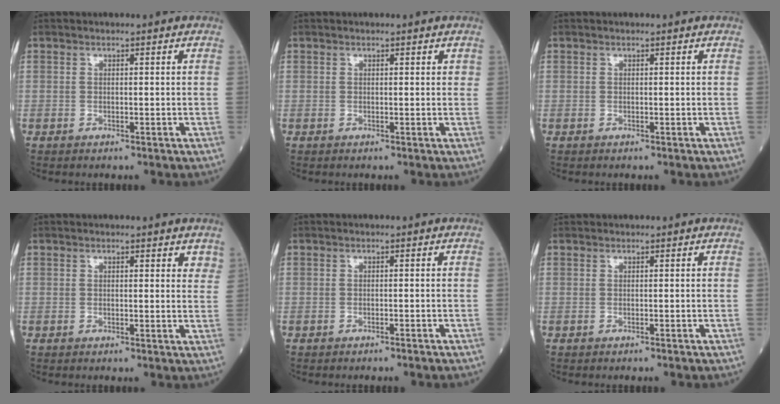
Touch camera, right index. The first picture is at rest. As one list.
[{"total": 0.6, "force": [0.4, 0.3, 0.4], "torque": [-0.004, 0.000, 0.003]}, {"total": 0.0}, {"total": 2.7, "force": [2.2, 1.0, 1.1], "torque": [-0.001, 0.002, 0.018]}, {"total": 2.3, "force": [-2.1, -0.2, 0.9], "torque": [-0.016, 0.001, -0.024]}, {"total": 0.6, "force": [-0.5, 0.1, 0.3], "torque": [-0.008, 0.006, -0.002]}]